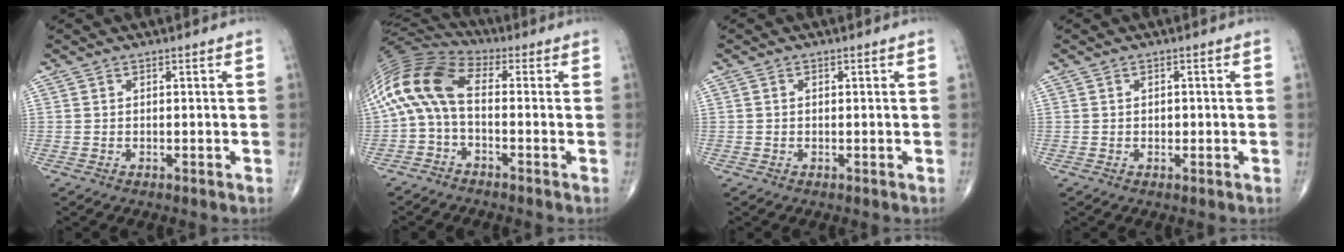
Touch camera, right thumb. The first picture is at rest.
{"total": 12.6, "force": [-0.8, 6.4, 10.8], "torque": [-0.225, 0.041, -0.034]}
{"total": 0.0}
{"total": 1.0, "force": [-0.1, 0.8, 0.6], "torque": [-0.005, 0.002, -0.003]}